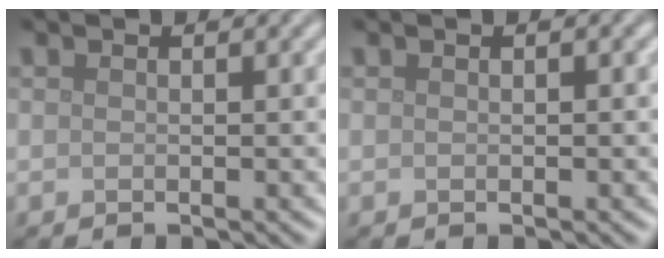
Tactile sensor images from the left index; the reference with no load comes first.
{"total": 0.0}